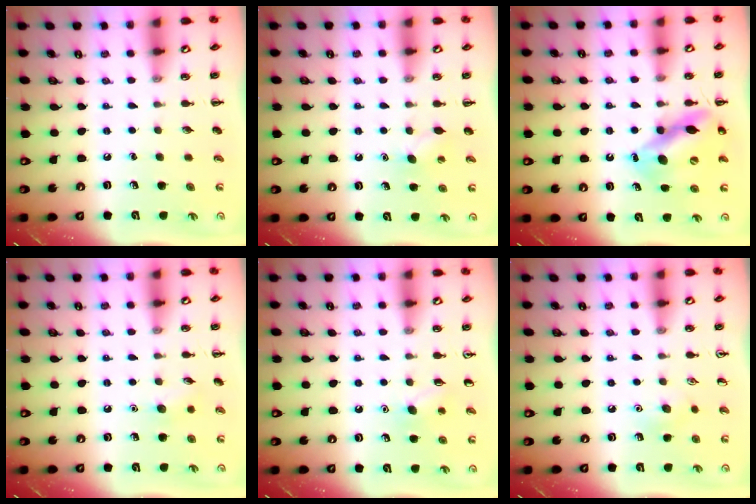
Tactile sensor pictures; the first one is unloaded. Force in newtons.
{"total": 4.8, "press": 4.6, "slide": 1.3}
{"total": 12.7, "press": 12.3, "slide": 3.2}
{"total": 6.0, "press": 5.8, "slide": 1.6}
{"total": 5.8, "press": 5.6, "slide": 1.5}
{"total": 7.0, "press": 6.8, "slide": 2.0}